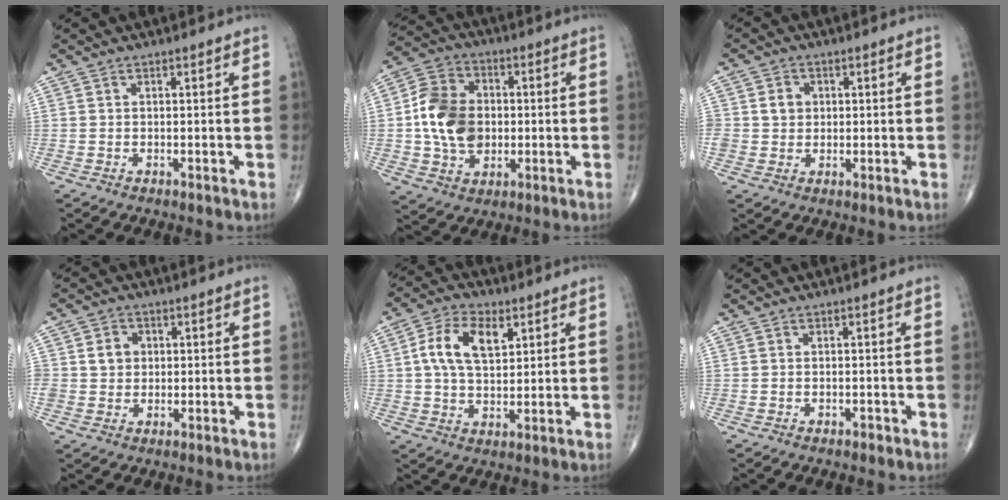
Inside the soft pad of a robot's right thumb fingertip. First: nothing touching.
{"total": 13.7, "force": [-0.3, 10.4, 9.0], "torque": [-0.145, 0.018, -0.006]}
{"total": 4.1, "force": [0.6, 3.6, 1.7], "torque": [-0.010, 0.002, 0.010]}
{"total": 4.5, "force": [0.7, 4.0, 2.0], "torque": [-0.013, 0.002, 0.009]}
{"total": 10.6, "force": [3.2, 6.1, 8.0], "torque": [-0.137, 0.001, 0.056]}
{"total": 0.8, "force": [-0.5, 0.5, 0.4], "torque": [-0.010, 0.006, -0.006]}